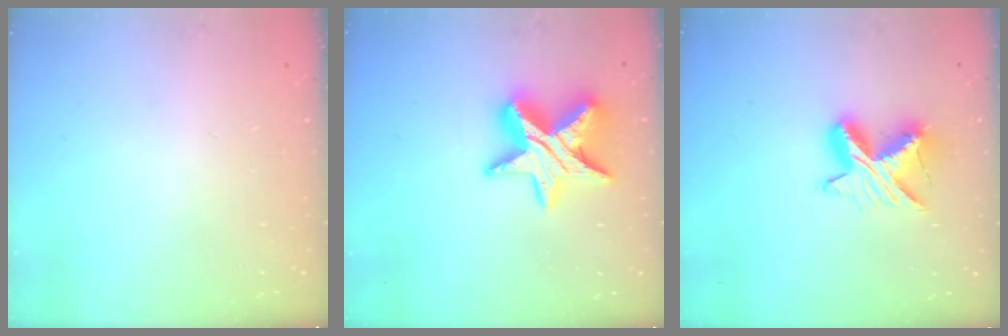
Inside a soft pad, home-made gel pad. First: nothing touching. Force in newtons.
{"total": 15.4, "press": 15.4, "slide": 1.0}
{"total": 9.9, "press": 9.9, "slide": 0.5}